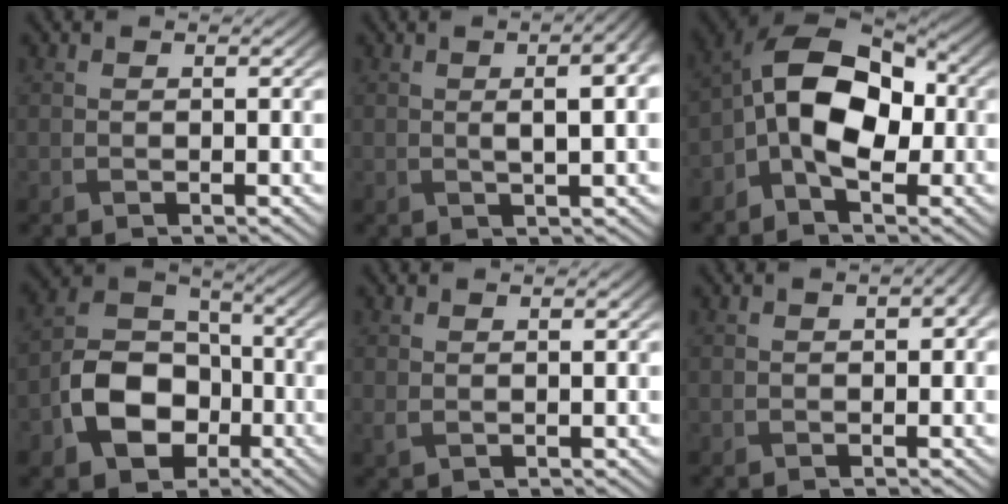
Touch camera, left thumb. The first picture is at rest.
{"total": 6.0, "force": [1.0, 1.7, 5.6], "torque": [-0.072, 0.007, 0.013]}
{"total": 11.5, "force": [-1.9, 6.7, 9.1], "torque": [-0.168, 0.018, -0.052]}
{"total": 10.4, "force": [-3.9, 7.6, 6.0], "torque": [-0.125, -0.008, -0.087]}
{"total": 1.1, "force": [0.5, 0.4, 0.9], "torque": [-0.025, -0.001, 0.013]}
{"total": 2.1, "force": [0.3, 1.1, 1.7], "torque": [-0.023, 0.001, 0.010]}